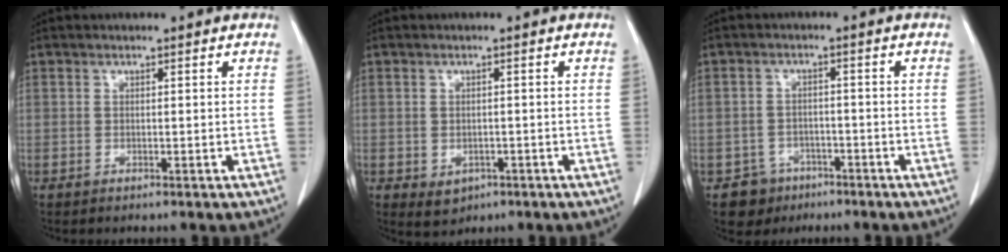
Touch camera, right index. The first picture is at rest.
{"total": 2.8, "force": [-1.1, 2.2, 1.3], "torque": [-0.015, 0.000, -0.002]}
{"total": 4.6, "force": [-2.8, 3.7, -0.1], "torque": [0.005, 0.013, -0.041]}